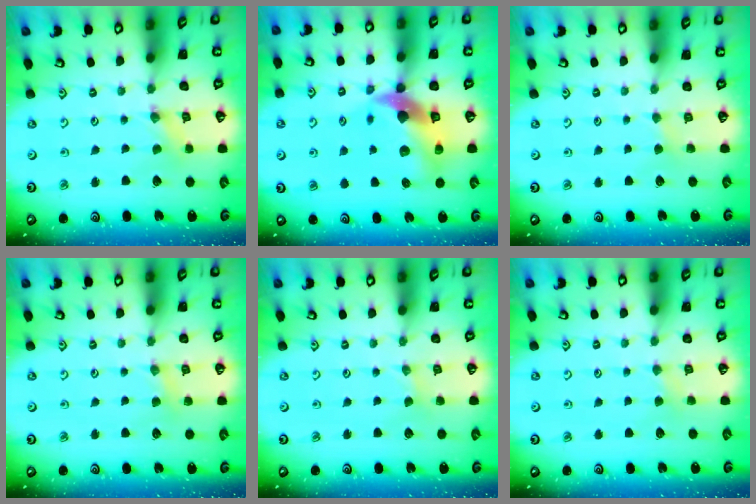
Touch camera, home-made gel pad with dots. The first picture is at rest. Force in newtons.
{"total": 13.2, "press": 13.1, "slide": 1.8}
{"total": 2.1, "press": 2.1, "slide": 0.4}
{"total": 3.0, "press": 3.0, "slide": 0.4}
{"total": 0.0}
{"total": 2.2, "press": 2.2, "slide": 0.4}